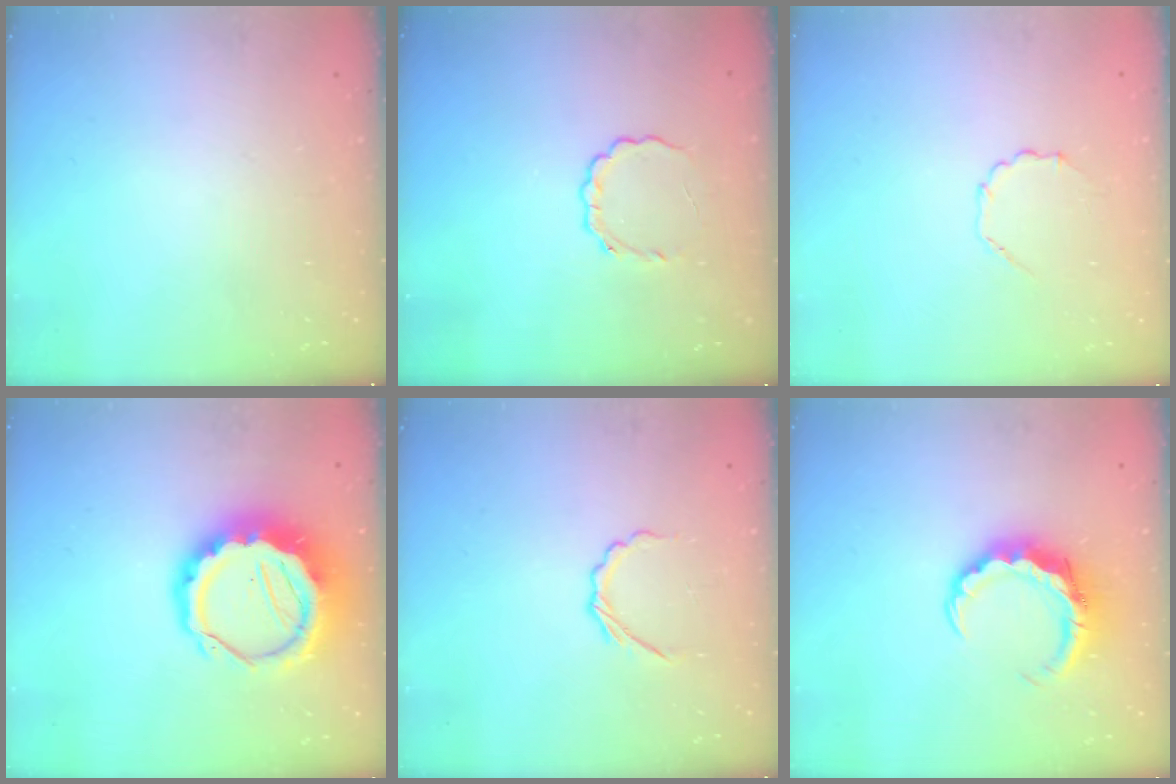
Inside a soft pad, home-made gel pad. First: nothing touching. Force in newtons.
{"total": 2.8, "press": 2.8, "slide": 0.4}
{"total": 3.4, "press": 3.1, "slide": 1.3}
{"total": 13.5, "press": 13.2, "slide": 2.8}
{"total": 3.3, "press": 3.0, "slide": 1.2}
{"total": 7.2, "press": 7.2, "slide": 1.0}